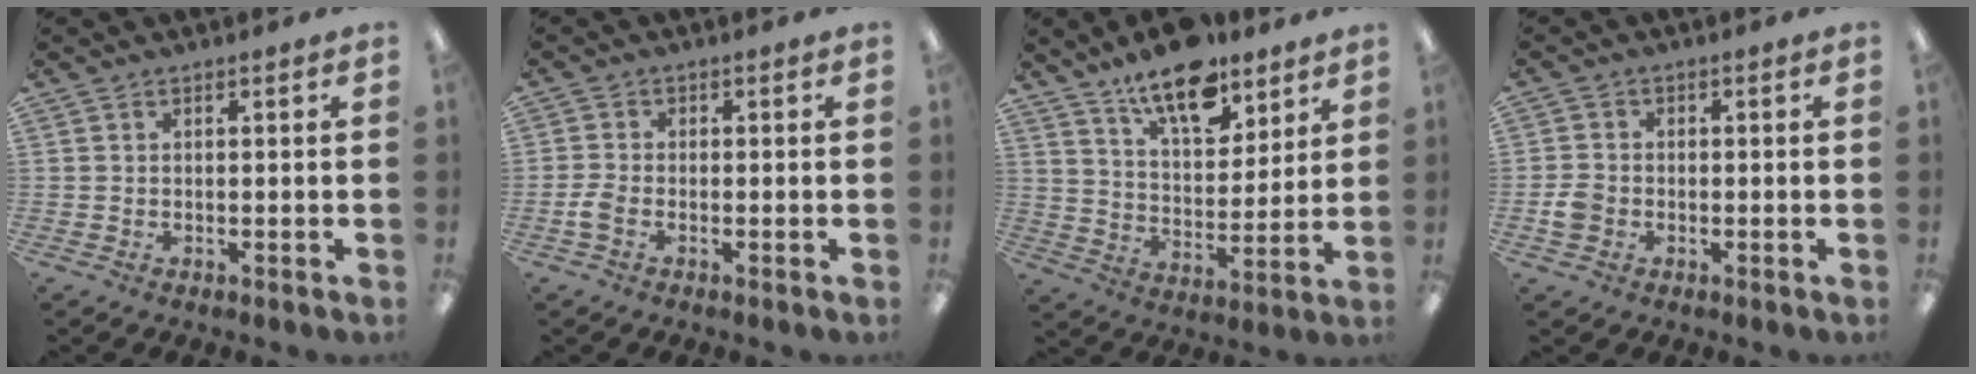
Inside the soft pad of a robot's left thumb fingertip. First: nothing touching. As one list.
[{"total": 2.8, "force": [-1.1, 1.7, 1.9], "torque": [-0.037, 0.004, -0.020]}, {"total": 14.6, "force": [11.1, 6.0, 7.3], "torque": [-0.110, -0.064, 0.194]}, {"total": 3.6, "force": [-1.1, 3.0, 1.6], "torque": [-0.025, 0.009, -0.020]}]